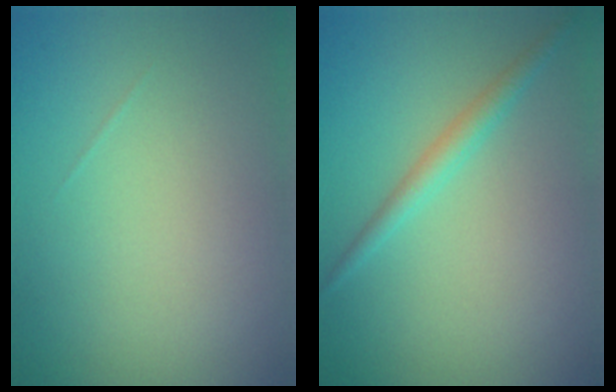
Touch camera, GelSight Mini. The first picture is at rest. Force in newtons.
{"total": 1.7, "press": 1.7, "slide": 0.1}